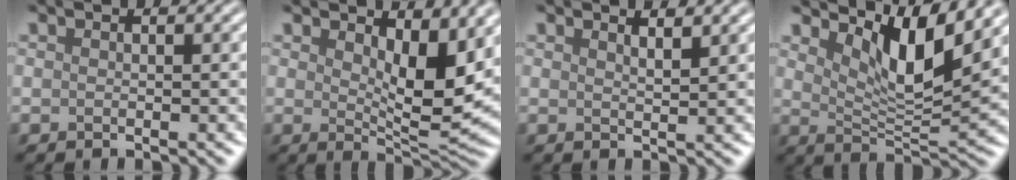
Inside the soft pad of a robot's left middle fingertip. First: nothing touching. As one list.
[{"total": 6.0, "force": [2.1, 2.2, 5.1], "torque": [-0.079, -0.017, 0.037]}, {"total": 1.7, "force": [1.4, 0.4, 0.8], "torque": [-0.004, 0.003, 0.019]}, {"total": 6.2, "force": [3.7, 1.8, 4.7], "torque": [-0.087, -0.013, 0.064]}]